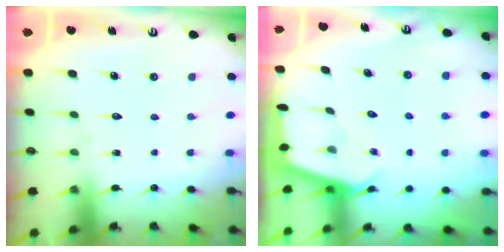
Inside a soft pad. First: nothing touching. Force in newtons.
{"total": 2.4, "press": 2.4, "slide": 0.3}